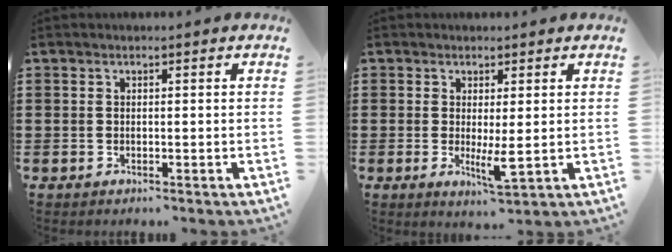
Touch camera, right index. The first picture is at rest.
{"total": 3.7, "force": [0.0, 0.9, 3.6], "torque": [-0.065, -0.010, -0.002]}